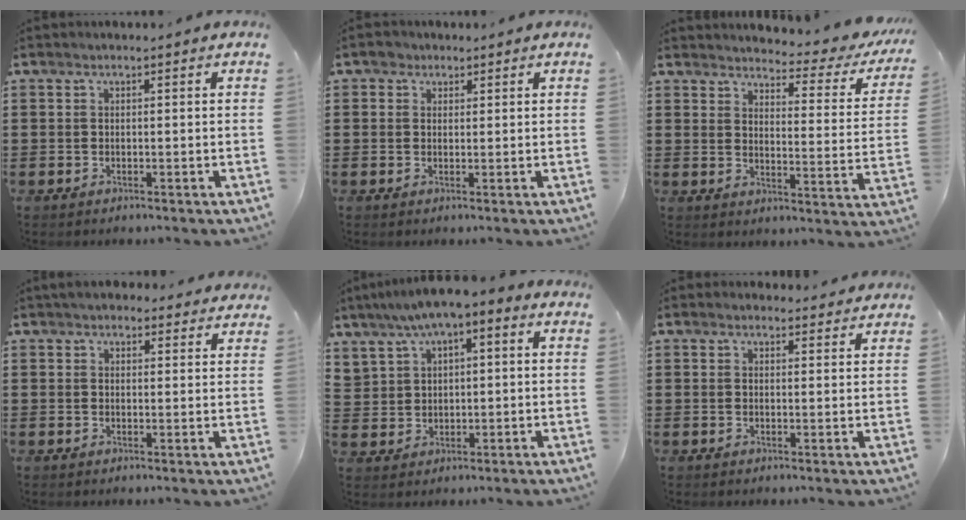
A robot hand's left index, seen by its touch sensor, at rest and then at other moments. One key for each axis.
{"total": 1.7, "fx": 1.2, "fy": 1.2, "fz": 0.2, "tx": 0.000, "ty": 0.004, "tz": 0.020}
{"total": 3.3, "fx": 3.2, "fy": 0.2, "fz": 1.1, "tx": -0.027, "ty": -0.034, "tz": 0.044}
{"total": 2.7, "fx": 2.5, "fy": 1.0, "fz": 0.5, "tx": -0.017, "ty": 0.001, "tz": 0.047}
{"total": 4.0, "fx": 1.7, "fy": 2.6, "fz": 2.4, "tx": -0.061, "ty": -0.004, "tz": 0.025}
{"total": 1.7, "fx": 1.6, "fy": 0.4, "fz": 0.2, "tx": 0.001, "ty": -0.001, "tz": 0.030}